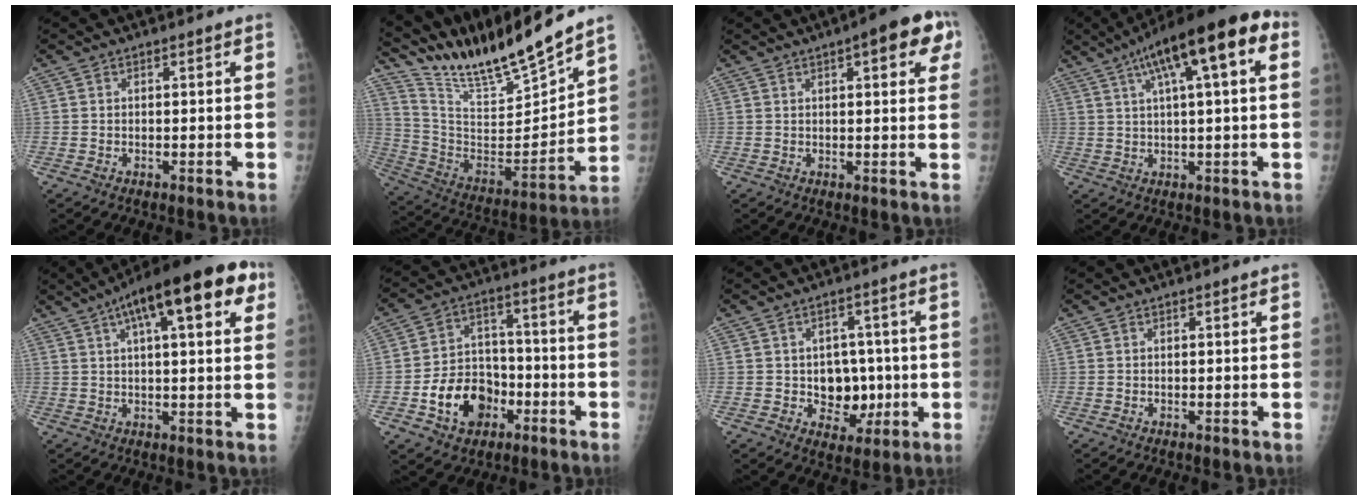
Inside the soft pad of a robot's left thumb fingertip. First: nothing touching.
{"total": 20.3, "force": [18.4, 1.3, 8.6], "torque": [-0.133, -0.114, 0.331]}
{"total": 9.1, "force": [4.0, 3.1, 7.6], "torque": [-0.067, 0.002, 0.041]}
{"total": 16.7, "force": [6.3, 4.2, 14.8], "torque": [-0.228, 0.030, 0.094]}
{"total": 19.1, "force": [8.6, 6.1, 16.0], "torque": [-0.228, 0.020, 0.121]}
{"total": 12.7, "force": [-5.2, 9.6, 6.7], "torque": [-0.077, 0.041, -0.084]}
{"total": 8.5, "force": [-0.9, 6.8, 5.0], "torque": [-0.022, 0.009, -0.003]}
{"total": 0.0}